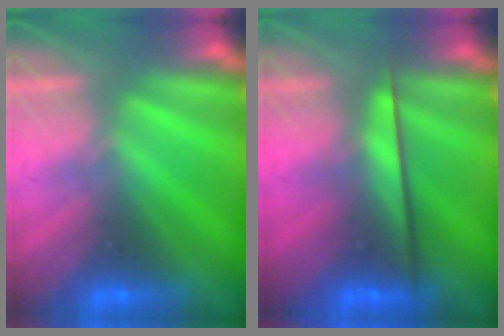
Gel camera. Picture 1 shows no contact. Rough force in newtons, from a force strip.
{"total": 2.3}